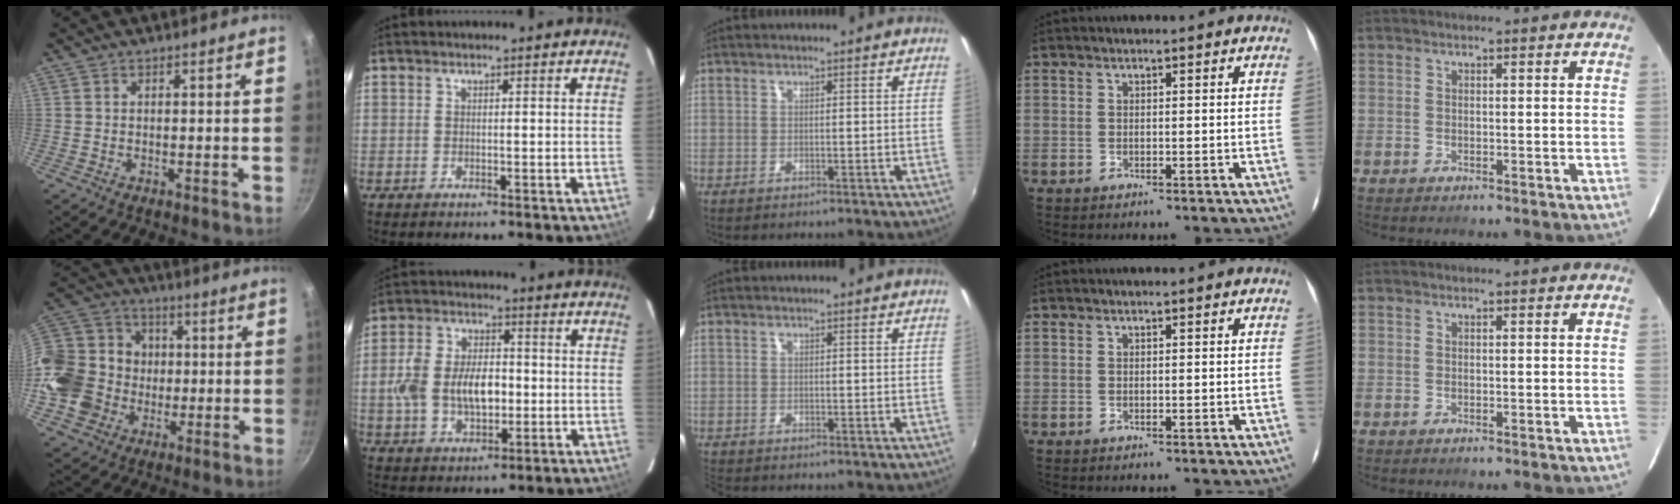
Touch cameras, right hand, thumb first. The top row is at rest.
{"thumb": {"total": 19.4, "force": [-2.3, 17.2, 8.7], "torque": [-0.158, 0.037, -0.034]}, "index": {"total": 12.0, "force": [-1.2, 7.6, 9.2], "torque": [-0.188, 0.013, -0.019]}, "middle": {"total": 1.3, "force": [-1.3, 0.3, 0.3], "torque": [-0.008, -0.009, -0.024]}}